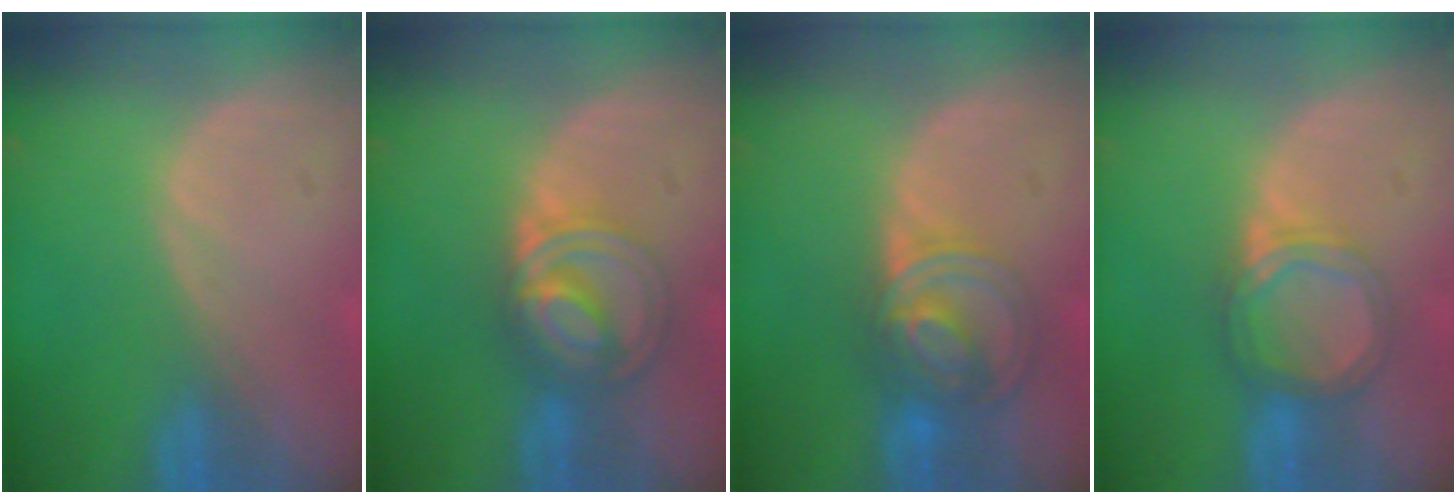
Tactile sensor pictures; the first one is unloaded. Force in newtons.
{"total": 6.4, "press": 6.4, "slide": 0.3}
{"total": 7.0, "press": 6.5, "slide": 2.6}
{"total": 5.3, "press": 5.0, "slide": 1.9}